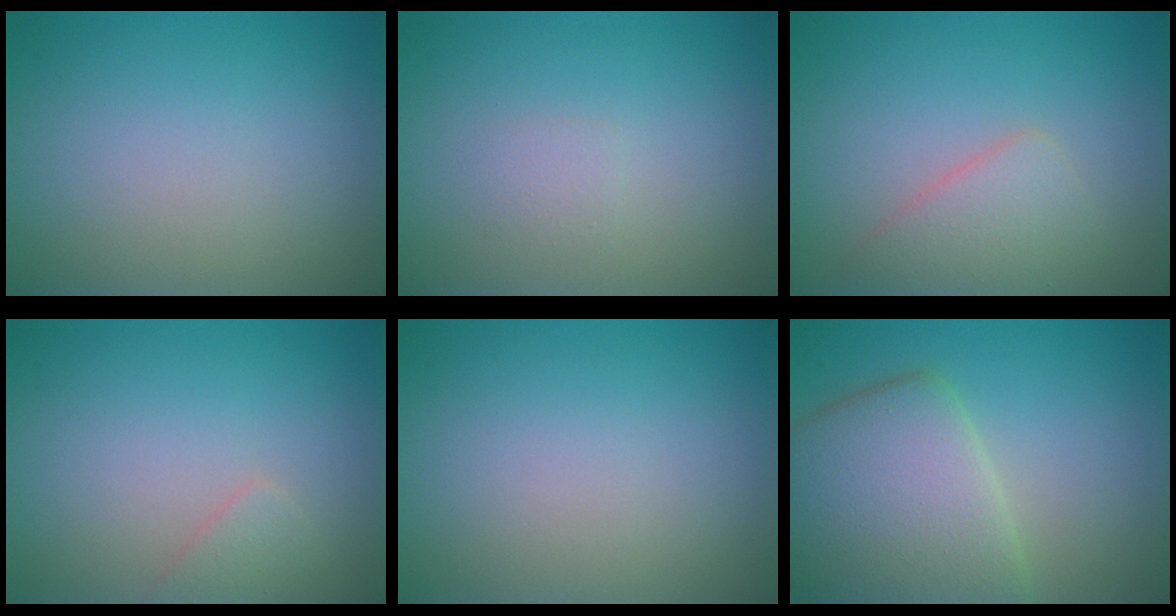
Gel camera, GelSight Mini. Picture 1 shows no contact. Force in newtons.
{"total": 0.8, "press": 0.8, "slide": 0.1}
{"total": 2.8, "press": 2.8, "slide": 0.2}
{"total": 1.2, "press": 1.2, "slide": 0.0}
{"total": 0.0}
{"total": 7.8, "press": 7.8, "slide": 0.4}